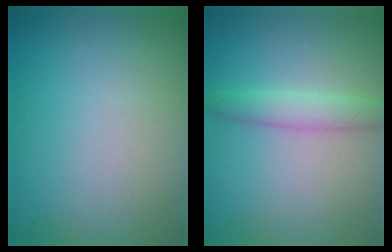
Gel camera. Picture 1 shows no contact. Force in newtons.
{"total": 2.3, "press": 2.3, "slide": 0.2}